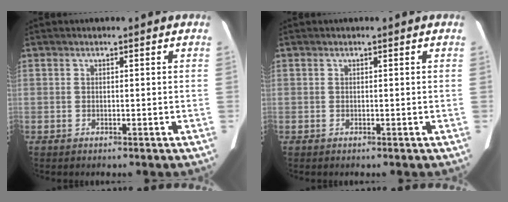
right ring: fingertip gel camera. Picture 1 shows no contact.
{"total": 0.0}